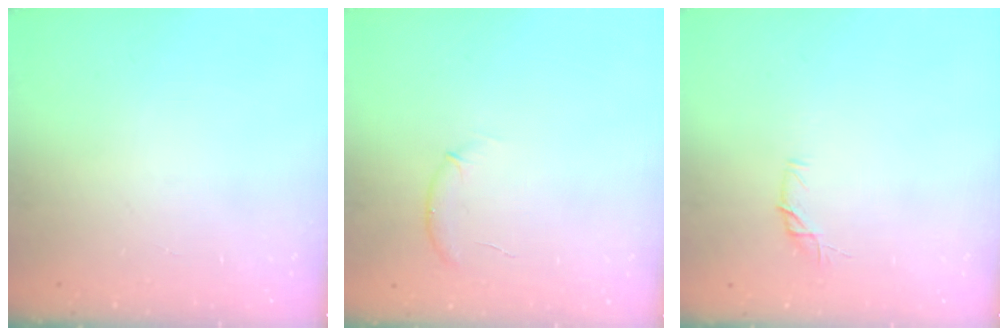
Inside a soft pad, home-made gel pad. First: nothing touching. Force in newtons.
{"total": 7.0, "press": 6.8, "slide": 1.5}
{"total": 6.7, "press": 6.7, "slide": 0.6}